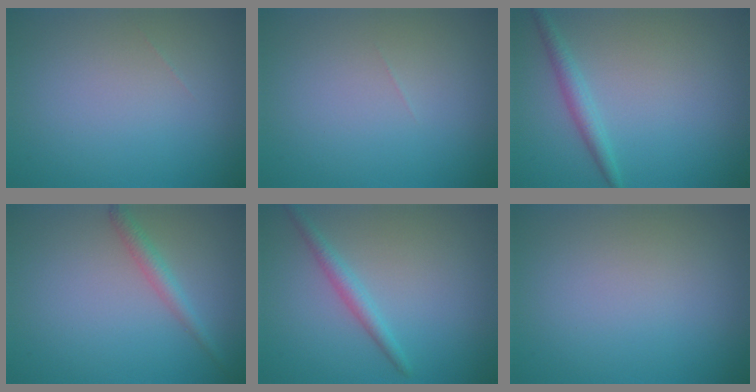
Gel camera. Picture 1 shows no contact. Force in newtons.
{"total": 0.0}
{"total": 1.8, "press": 1.8, "slide": 0.0}
{"total": 1.8, "press": 1.8, "slide": 0.0}
{"total": 1.8, "press": 1.8, "slide": 0.1}
{"total": 0.0}